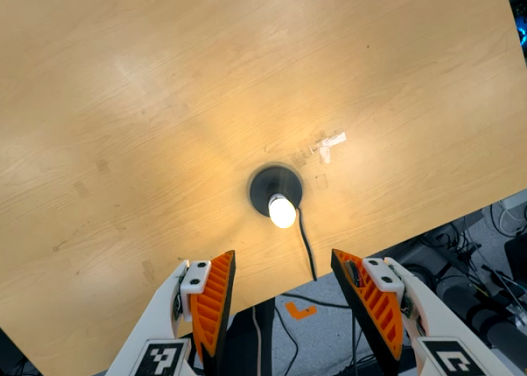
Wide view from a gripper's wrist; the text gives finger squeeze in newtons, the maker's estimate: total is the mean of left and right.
{"total": 0.0}